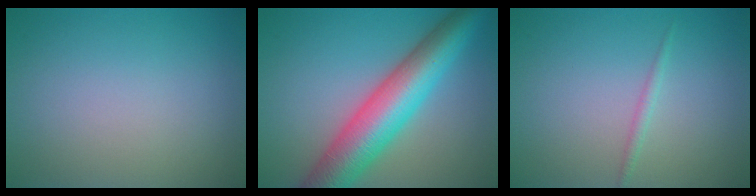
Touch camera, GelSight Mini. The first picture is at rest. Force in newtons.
{"total": 9.5, "press": 9.5, "slide": 0.1}
{"total": 0.9, "press": 0.9, "slide": 0.1}